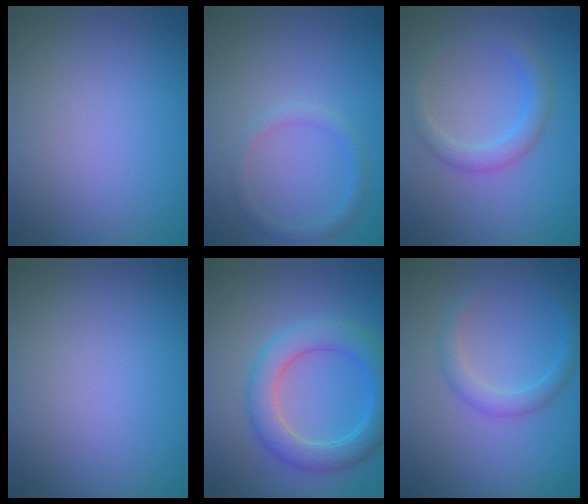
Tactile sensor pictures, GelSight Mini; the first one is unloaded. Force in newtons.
{"total": 1.4, "press": 1.3, "slide": 0.2}
{"total": 2.5, "press": 2.5, "slide": 0.0}
{"total": 0.0}
{"total": 4.7, "press": 4.7, "slide": 0.2}
{"total": 2.1, "press": 2.1, "slide": 0.1}